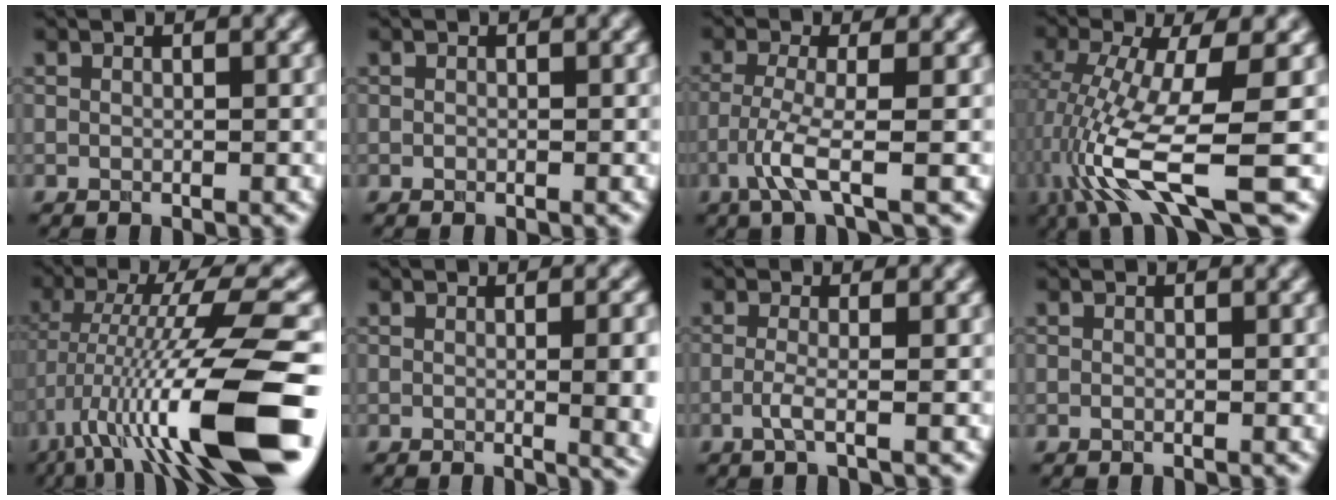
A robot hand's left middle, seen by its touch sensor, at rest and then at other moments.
{"total": 0.0}
{"total": 3.2, "force": [-1.9, 0.0, 2.6], "torque": [-0.066, -0.002, -0.040]}
{"total": 9.7, "force": [-2.9, 2.0, 9.1], "torque": [-0.189, -0.006, -0.043]}
{"total": 13.4, "force": [-4.9, 2.0, 12.3], "torque": [-0.215, 0.011, -0.065]}
{"total": 6.7, "force": [-0.4, 2.9, 6.0], "torque": [-0.030, 0.010, 0.005]}
{"total": 1.7, "force": [-0.5, 0.3, 1.6], "torque": [-0.036, -0.003, -0.010]}
{"total": 0.0}